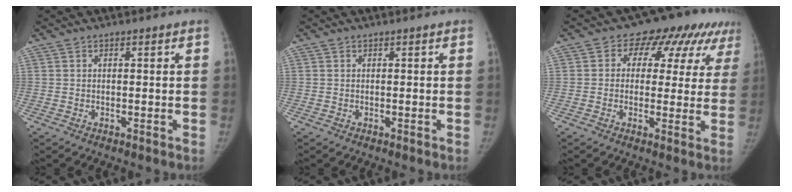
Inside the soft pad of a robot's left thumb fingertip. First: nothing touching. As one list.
[{"total": 0.0}, {"total": 14.4, "force": [6.0, 9.5, 9.0], "torque": [-0.063, 0.019, 0.069]}]